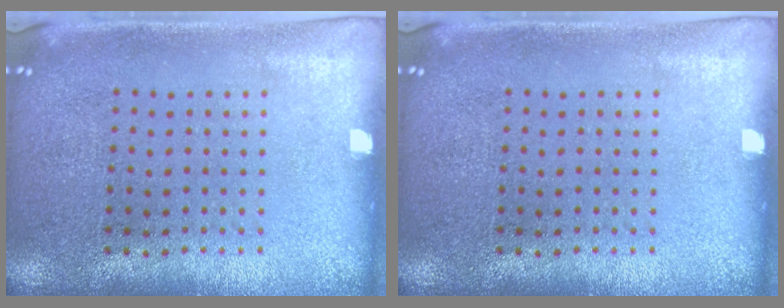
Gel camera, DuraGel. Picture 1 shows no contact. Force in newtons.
{"total": 0.0}